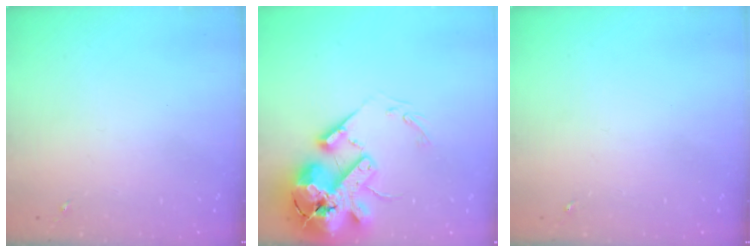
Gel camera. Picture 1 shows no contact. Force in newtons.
{"total": 20.9, "press": 20.6, "slide": 3.4}
{"total": 0.0}